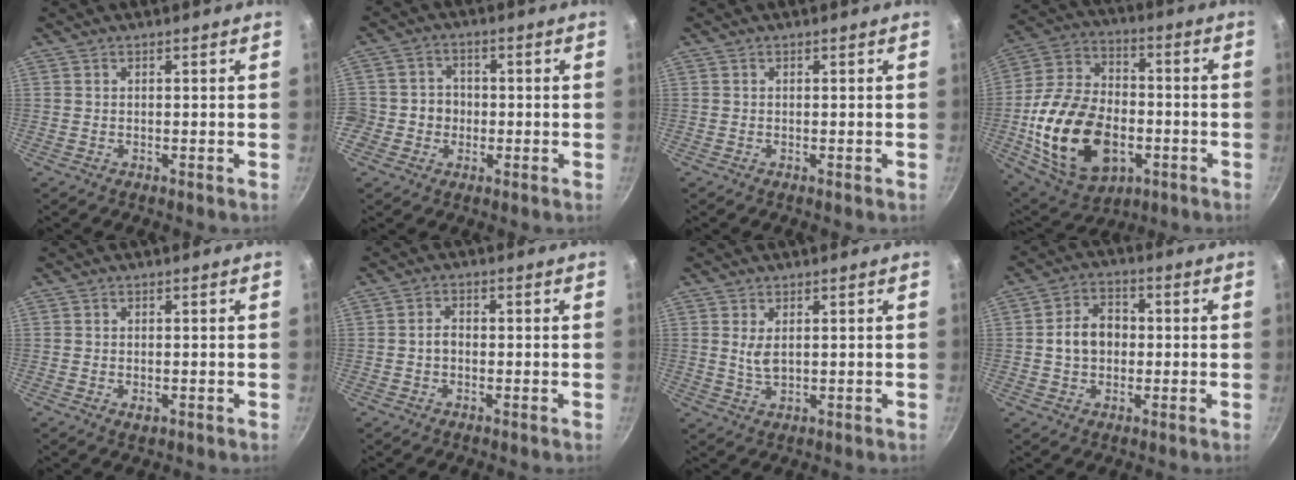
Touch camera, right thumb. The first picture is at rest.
{"total": 5.8, "force": [-1.3, 5.5, 1.6], "torque": [0.005, 0.019, -0.034]}
{"total": 0.0}
{"total": 24.3, "force": [-5.6, 15.8, 17.7], "torque": [-0.317, 0.028, -0.089]}
{"total": 1.7, "force": [-0.4, 1.1, 1.2], "torque": [-0.019, -0.003, -0.005]}
{"total": 2.6, "force": [-0.4, 1.9, 1.7], "torque": [-0.021, 0.013, -0.007]}
{"total": 3.3, "force": [0.8, 1.7, 2.8], "torque": [-0.049, -0.010, 0.021]}
{"total": 8.0, "force": [0.0, 6.1, 5.1], "torque": [-0.061, 0.017, -0.009]}